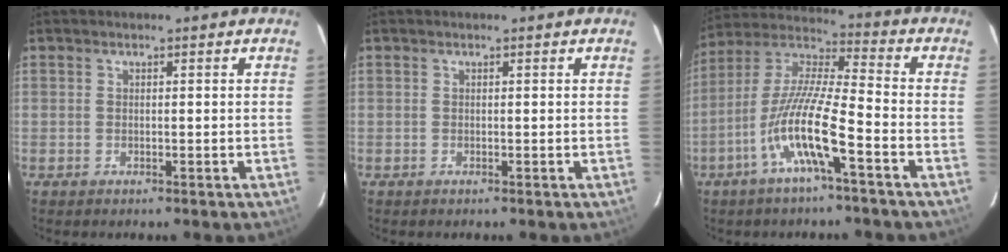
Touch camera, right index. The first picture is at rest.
{"total": 0.0}
{"total": 13.2, "force": [-6.1, 1.1, 11.6], "torque": [-0.231, -0.001, -0.123]}